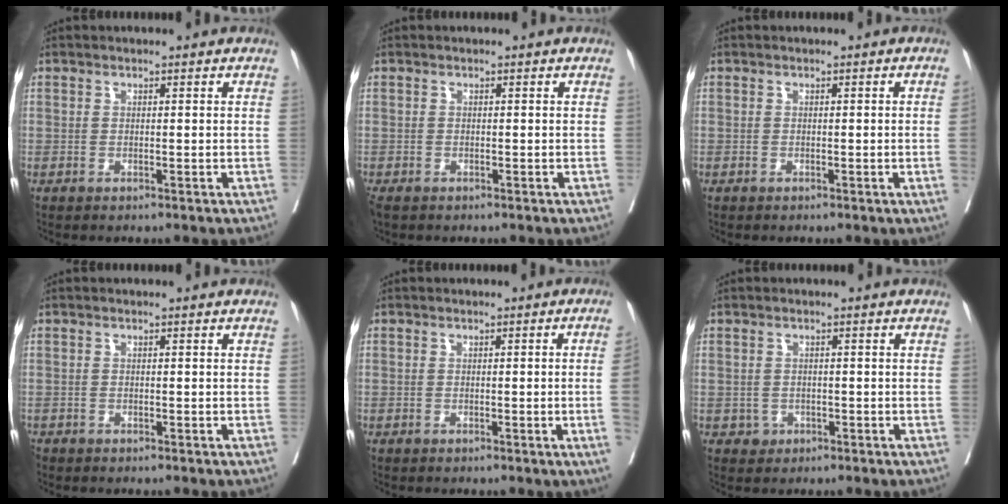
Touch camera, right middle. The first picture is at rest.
{"total": 1.9, "force": [-1.4, 1.0, 0.9], "torque": [-0.023, -0.007, -0.024]}
{"total": 1.0, "force": [-0.1, -0.3, 0.9], "torque": [-0.009, 0.000, 0.000]}
{"total": 1.1, "force": [-0.9, 0.5, 0.2], "torque": [-0.010, -0.002, -0.019]}
{"total": 3.1, "force": [-0.5, -1.2, 2.8], "torque": [-0.033, -0.005, -0.004]}
{"total": 1.3, "force": [-0.5, 1.2, 0.2], "torque": [0.001, 0.005, -0.005]}